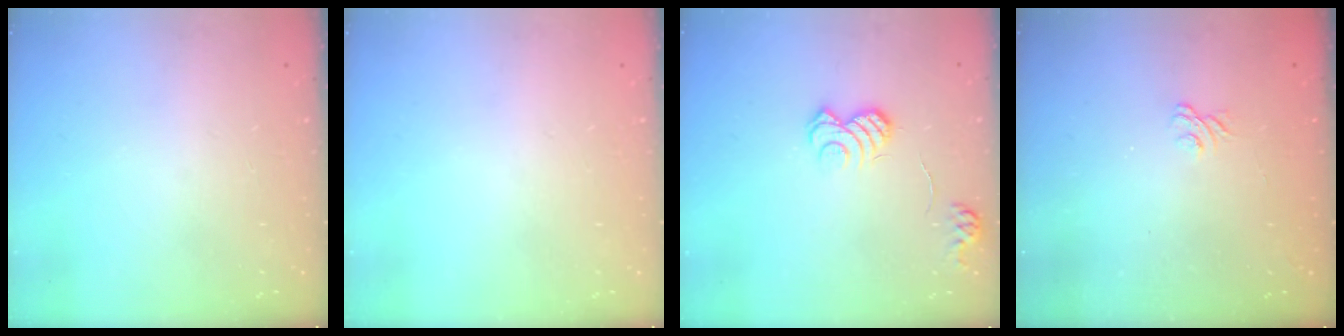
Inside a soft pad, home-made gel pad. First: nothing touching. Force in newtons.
{"total": 0.0}
{"total": 9.8, "press": 9.7, "slide": 0.7}
{"total": 1.9, "press": 1.5, "slide": 1.1}